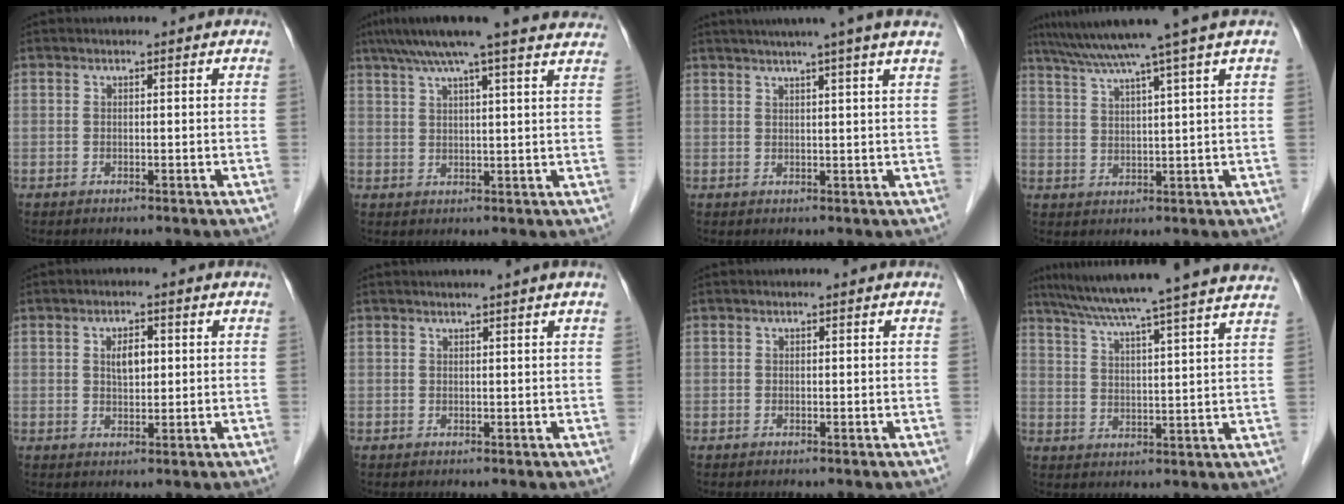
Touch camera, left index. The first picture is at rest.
{"total": 18.3, "force": [15.5, 0.5, 9.7], "torque": [-0.155, 0.029, 0.193]}
{"total": 8.9, "force": [7.0, -1.6, 5.3], "torque": [-0.070, 0.021, 0.076]}
{"total": 10.1, "force": [7.9, -2.5, 5.9], "torque": [-0.096, 0.008, 0.117]}
{"total": 3.2, "force": [0.7, 1.6, 2.7], "torque": [-0.048, 0.005, 0.012]}
{"total": 1.4, "force": [1.1, -0.5, 0.6], "torque": [-0.013, 0.004, 0.026]}
{"total": 0.0}
{"total": 22.6, "force": [19.9, -1.1, 10.8], "torque": [-0.182, -0.006, 0.262]}